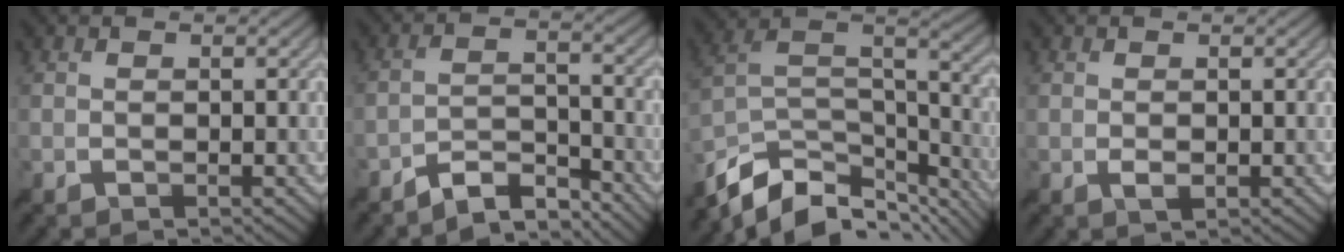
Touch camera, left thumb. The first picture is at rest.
{"total": 5.7, "force": [-5.2, 1.4, 2.1], "torque": [-0.041, 0.001, -0.098]}
{"total": 13.9, "force": [-10.6, 6.0, 6.6], "torque": [-0.158, -0.005, -0.179]}
{"total": 1.0, "force": [-0.2, 0.6, 0.8], "torque": [-0.018, -0.002, -0.004]}